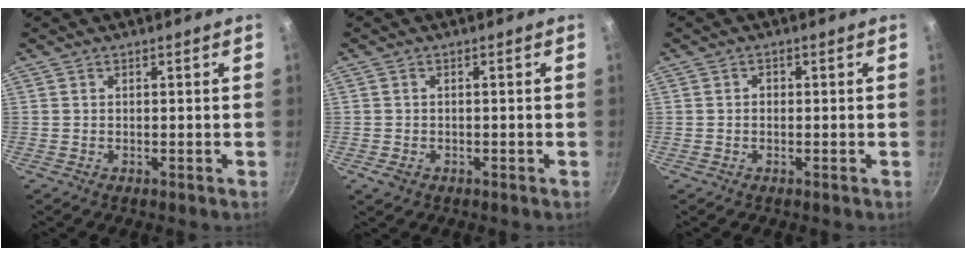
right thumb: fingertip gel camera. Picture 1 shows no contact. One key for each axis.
{"total": 2.1, "fx": -1.0, "fy": 1.6, "fz": 1.0, "tx": -0.018, "ty": 0.004, "tz": -0.012}
{"total": 1.0, "fx": -0.1, "fy": 0.8, "fz": 0.6, "tx": -0.008, "ty": 0.005, "tz": -0.003}